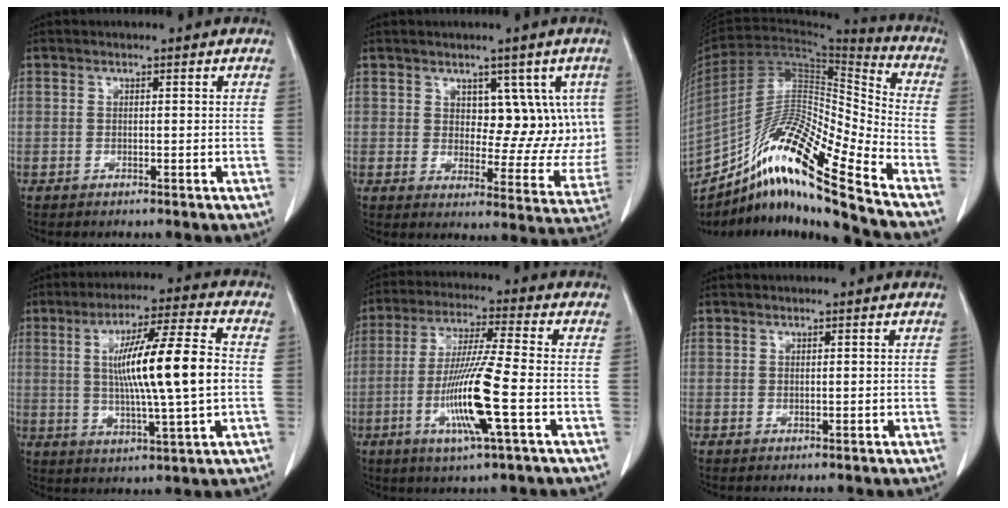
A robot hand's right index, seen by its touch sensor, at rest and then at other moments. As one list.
[{"total": 10.3, "force": [3.5, 6.0, 7.7], "torque": [-0.077, 0.007, 0.058]}, {"total": 20.6, "force": [-14.8, 0.2, 14.3], "torque": [-0.280, -0.002, -0.274]}, {"total": 15.3, "force": [0.8, 0.6, 15.2], "torque": [-0.262, 0.006, 0.012]}, {"total": 12.8, "force": [-3.6, -0.2, 12.3], "torque": [-0.248, -0.016, -0.073]}, {"total": 0.0}]